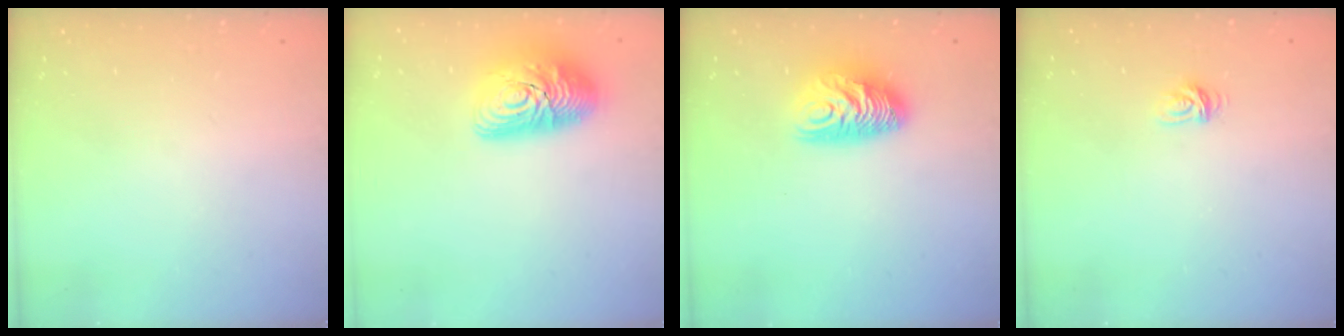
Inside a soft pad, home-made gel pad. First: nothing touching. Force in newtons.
{"total": 14.2, "press": 14.1, "slide": 0.9}
{"total": 10.3, "press": 10.3, "slide": 0.5}
{"total": 3.3, "press": 3.3, "slide": 0.3}